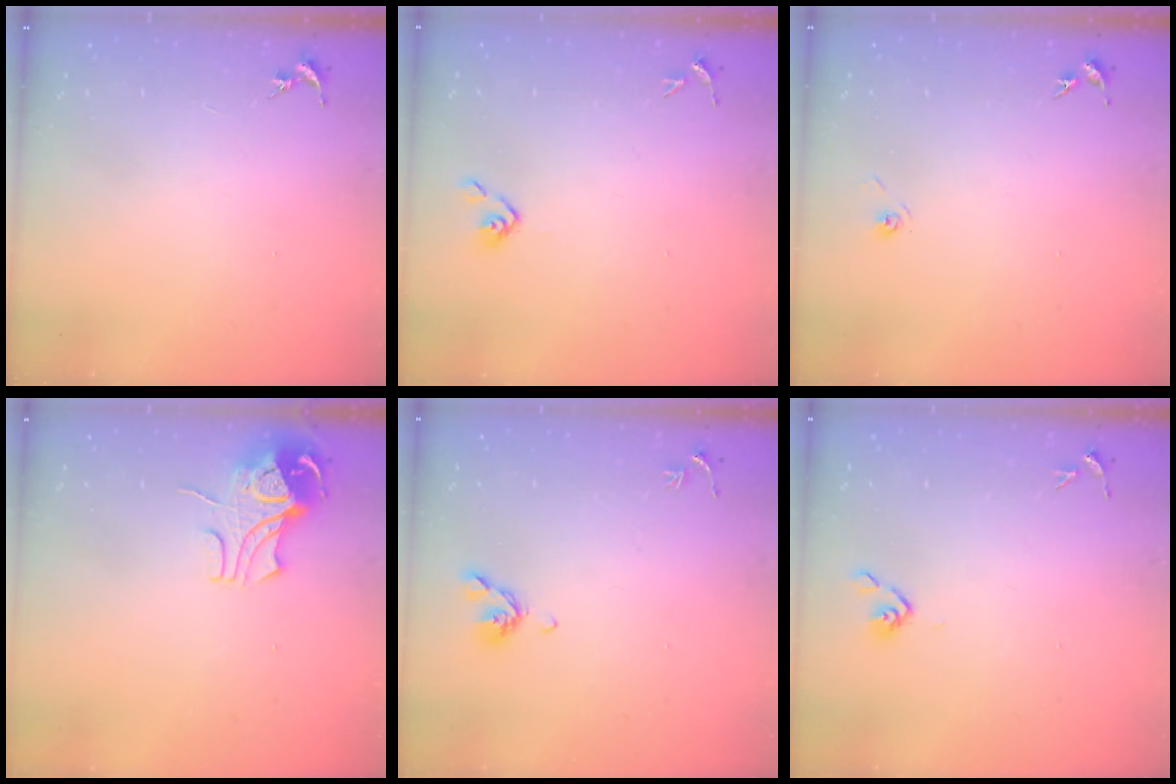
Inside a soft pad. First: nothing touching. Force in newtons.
{"total": 4.0, "press": 3.9, "slide": 1.0}
{"total": 3.1, "press": 2.6, "slide": 1.8}
{"total": 9.0, "press": 8.9, "slide": 1.0}
{"total": 6.9, "press": 6.8, "slide": 1.5}
{"total": 3.9, "press": 3.8, "slide": 0.8}